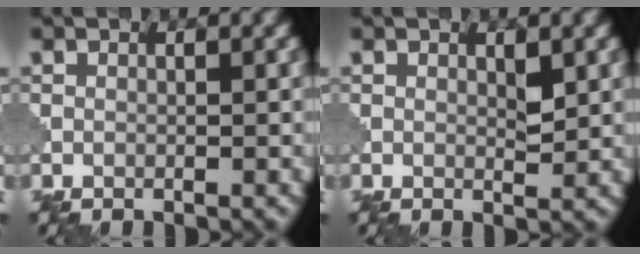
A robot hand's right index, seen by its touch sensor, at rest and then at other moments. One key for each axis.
{"total": 1.3, "fx": 0.4, "fy": 0.5, "fz": 1.1, "tx": -0.018, "ty": -0.004, "tz": 0.008}